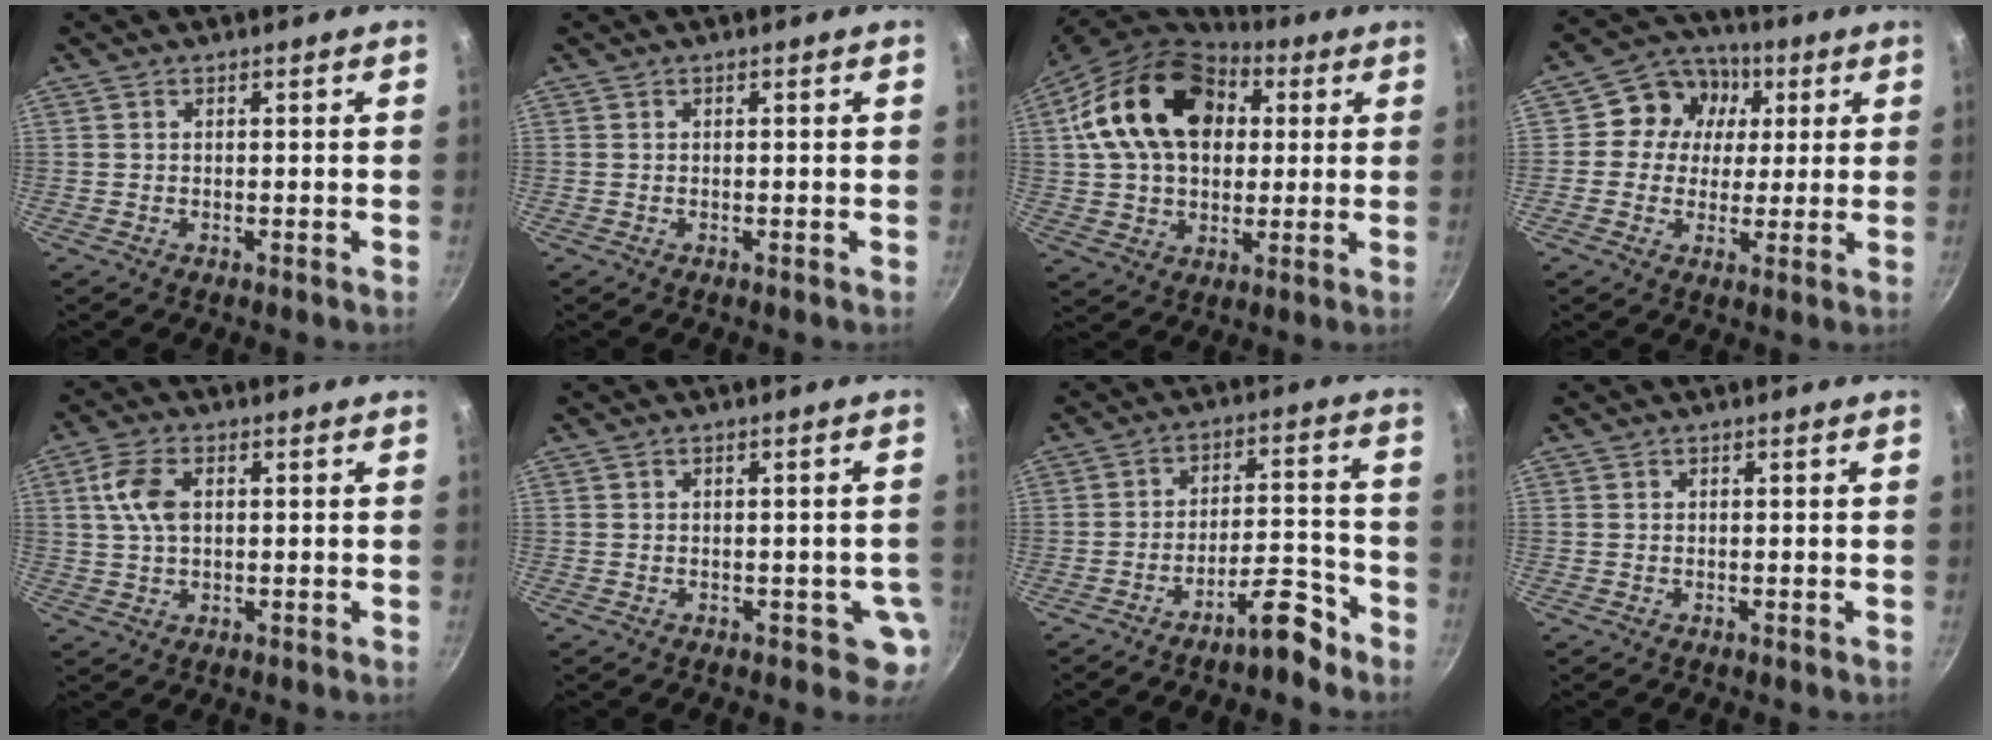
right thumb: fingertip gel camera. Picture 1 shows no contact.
{"total": 0.0}
{"total": 20.9, "force": [5.3, 14.9, 13.7], "torque": [-0.209, 0.011, 0.083]}
{"total": 10.4, "force": [2.2, 9.3, 3.9], "torque": [-0.027, 0.009, 0.013]}
{"total": 7.0, "force": [1.6, 4.1, 5.5], "torque": [-0.106, 0.004, 0.027]}
{"total": 3.3, "force": [-0.5, 2.3, 2.3], "torque": [-0.002, 0.004, -0.005]}
{"total": 8.2, "force": [-6.2, 2.3, 4.8], "torque": [-0.052, 0.064, -0.091]}
{"total": 0.0}